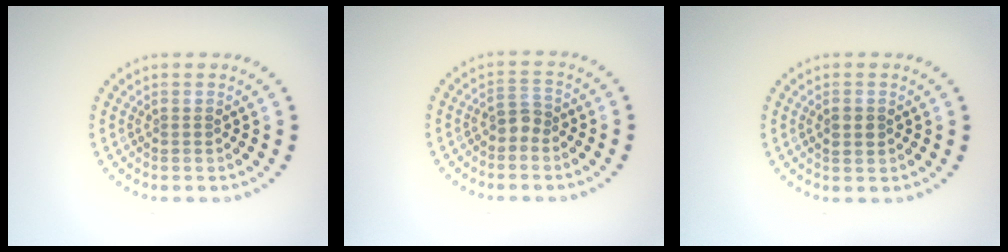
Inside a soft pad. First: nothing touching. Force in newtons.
{"total": 1.7, "press": 1.4, "slide": 1.0}
{"total": 1.3, "press": 1.3, "slide": 0.1}